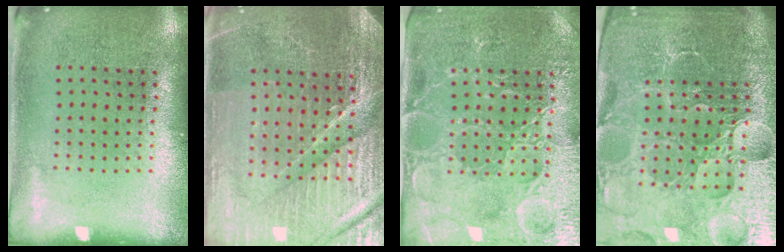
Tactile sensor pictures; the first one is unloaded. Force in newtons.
{"total": 5.2, "press": 4.8, "slide": 1.8}
{"total": 4.8, "press": 4.5, "slide": 1.6}
{"total": 6.8, "press": 5.9, "slide": 3.2}